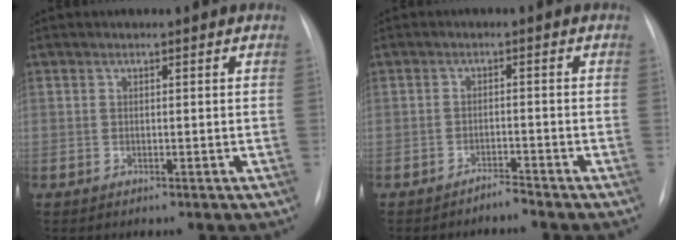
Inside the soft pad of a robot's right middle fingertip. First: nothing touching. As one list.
[{"total": 1.7, "force": [-1.7, -0.2, 0.1], "torque": [0.003, -0.003, -0.027]}]